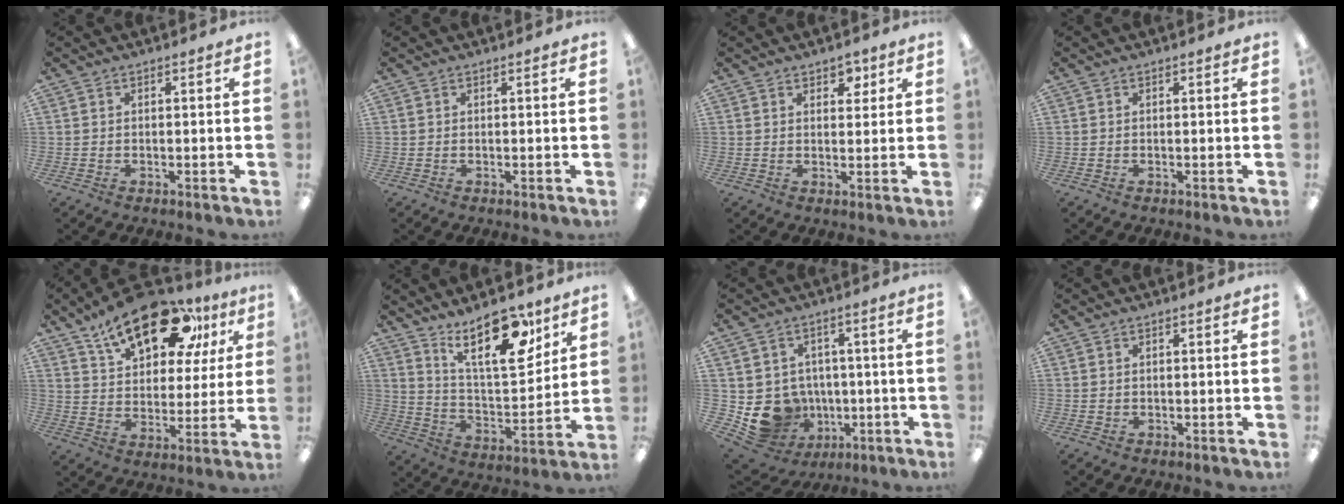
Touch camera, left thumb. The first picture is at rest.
{"total": 0.0}
{"total": 3.6, "force": [2.3, 2.1, 1.7], "torque": [-0.006, -0.011, 0.034]}
{"total": 0.0}
{"total": 21.5, "force": [13.7, 10.4, 12.8], "torque": [-0.198, -0.064, 0.232]}
{"total": 19.7, "force": [13.1, 7.9, 12.4], "torque": [-0.185, -0.076, 0.217]}
{"total": 11.3, "force": [-2.7, 10.4, 3.5], "torque": [-0.079, 0.007, -0.032]}
{"total": 0.6, "force": [0.1, 0.6, 0.0], "torque": [0.000, 0.005, 0.001]}